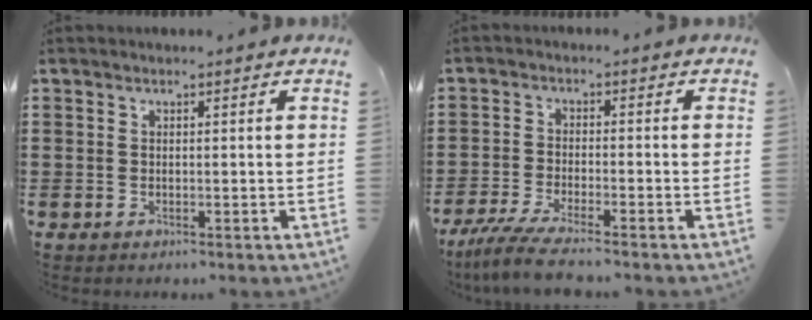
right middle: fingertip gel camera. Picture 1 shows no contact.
{"total": 5.0, "force": [-4.3, 0.0, 2.6], "torque": [-0.072, -0.022, -0.087]}